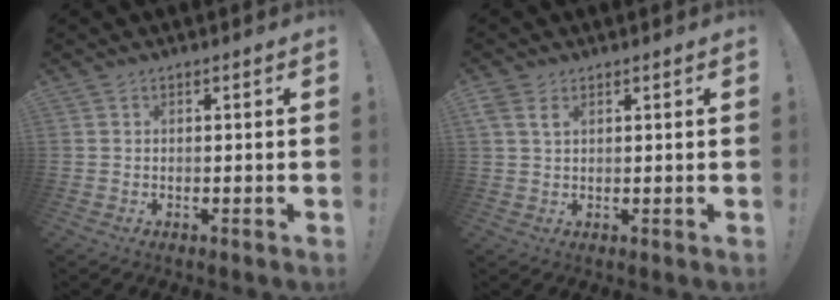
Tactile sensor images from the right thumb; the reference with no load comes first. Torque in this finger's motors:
{"motor_torque": [-0.02, 0.03, 0.25, 0.20, 0.03]}